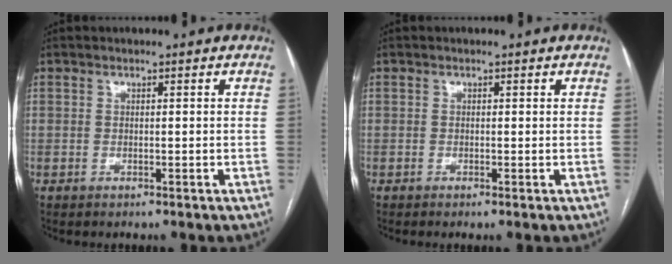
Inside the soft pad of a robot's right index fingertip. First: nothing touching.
{"total": 0.0}